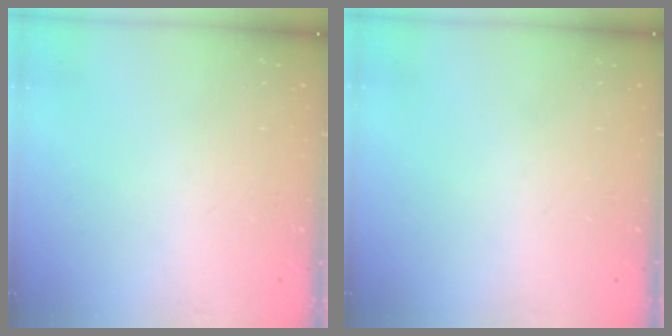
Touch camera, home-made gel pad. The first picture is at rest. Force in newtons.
{"total": 0.0}